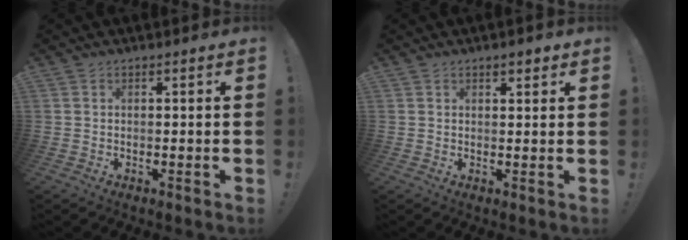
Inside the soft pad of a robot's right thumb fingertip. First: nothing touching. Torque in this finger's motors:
{"motor_torque": [-0.16, 0.29, 0.47, 0.05, -0.08]}